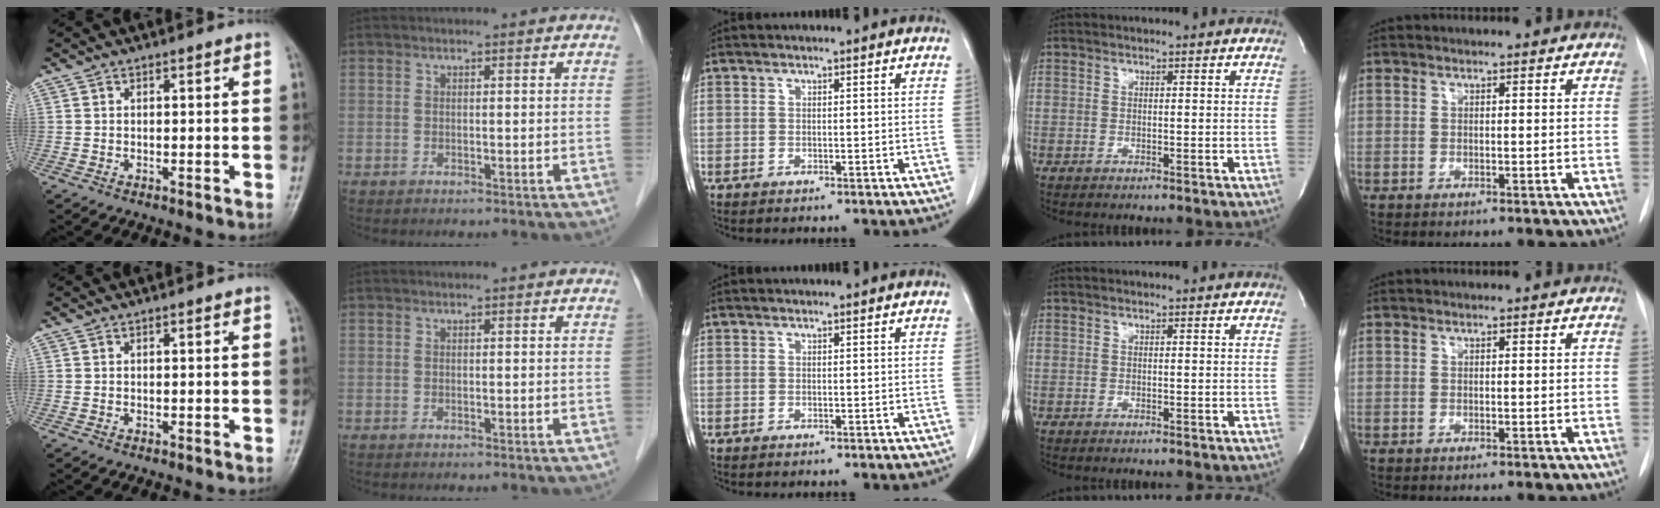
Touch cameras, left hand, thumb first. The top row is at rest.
{}